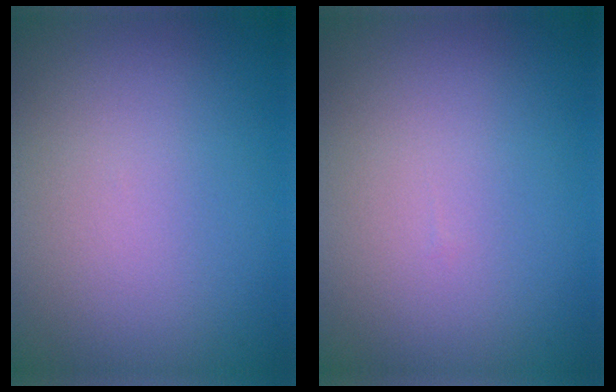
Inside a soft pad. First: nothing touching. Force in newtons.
{"total": 0.0}